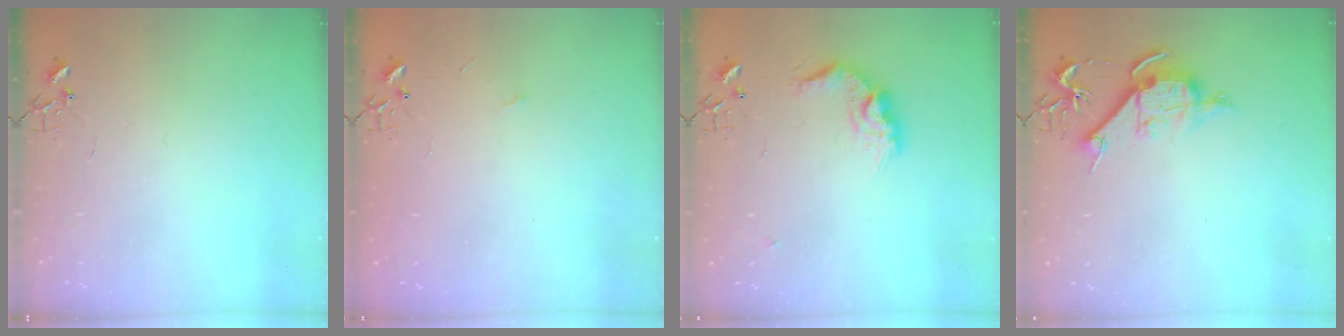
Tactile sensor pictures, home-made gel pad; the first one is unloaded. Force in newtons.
{"total": 2.6, "press": 2.6, "slide": 0.4}
{"total": 12.0, "press": 12.0, "slide": 0.1}
{"total": 10.1, "press": 10.1, "slide": 0.7}